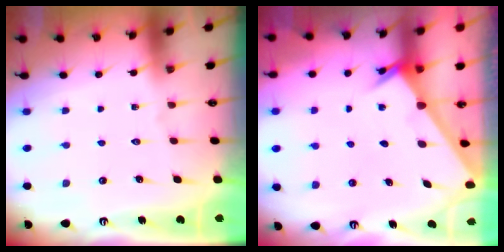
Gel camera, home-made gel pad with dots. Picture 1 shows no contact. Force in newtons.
{"total": 2.6, "press": 2.6, "slide": 0.2}